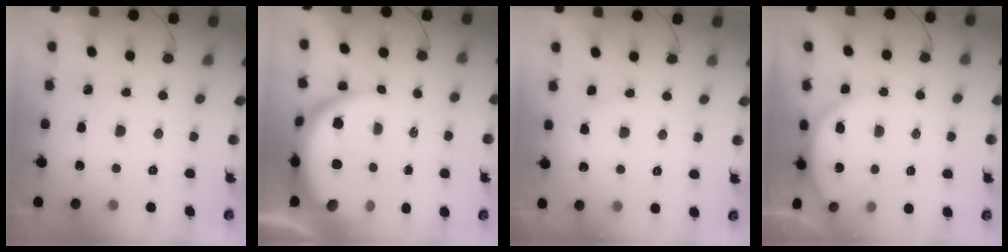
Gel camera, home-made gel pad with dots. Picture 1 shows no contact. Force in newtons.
{"total": 12.1, "press": 12.0, "slide": 1.2}
{"total": 3.8, "press": 3.8, "slide": 0.4}
{"total": 5.0, "press": 5.0, "slide": 0.6}